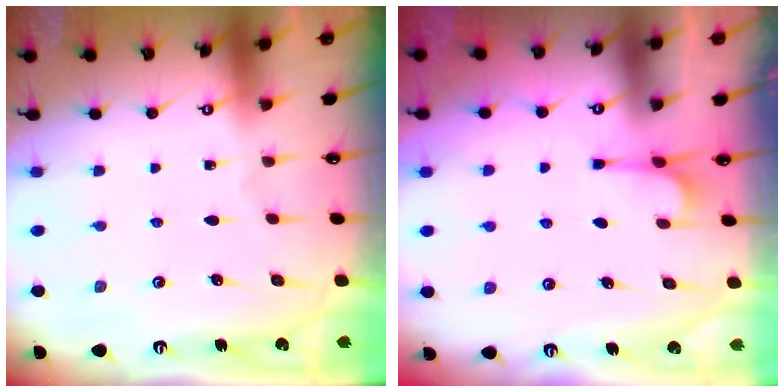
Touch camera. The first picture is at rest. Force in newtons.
{"total": 3.5, "press": 3.4, "slide": 0.8}